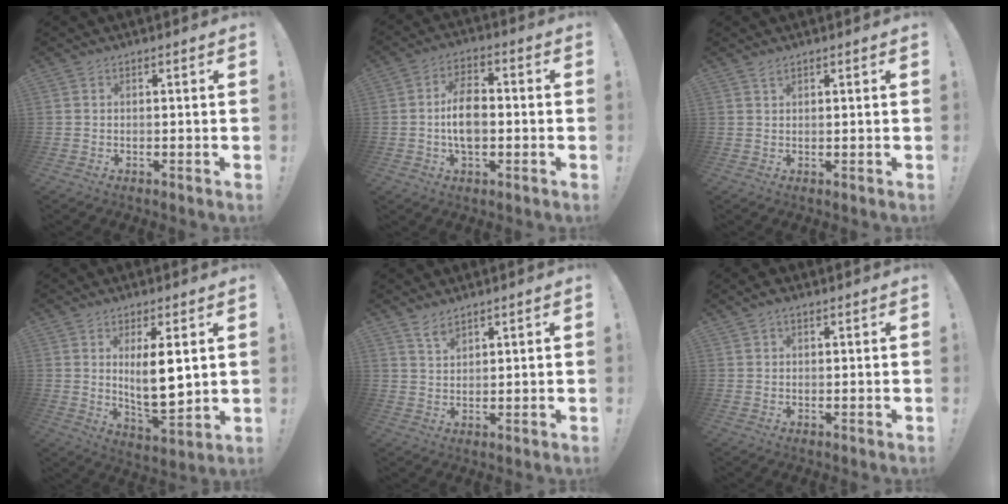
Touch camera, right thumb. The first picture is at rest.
{"total": 10.0, "force": [-1.4, 6.2, 7.8], "torque": [-0.142, 0.009, -0.025]}
{"total": 1.2, "force": [0.9, 0.5, 0.7], "torque": [-0.008, -0.002, 0.015]}
{"total": 11.1, "force": [3.2, 3.6, 10.0], "torque": [-0.159, -0.032, 0.050]}
{"total": 3.8, "force": [3.2, 1.3, 1.7], "torque": [-0.023, -0.022, 0.056]}
{"total": 2.3, "force": [1.7, 1.0, 1.3], "torque": [-0.018, -0.006, 0.031]}